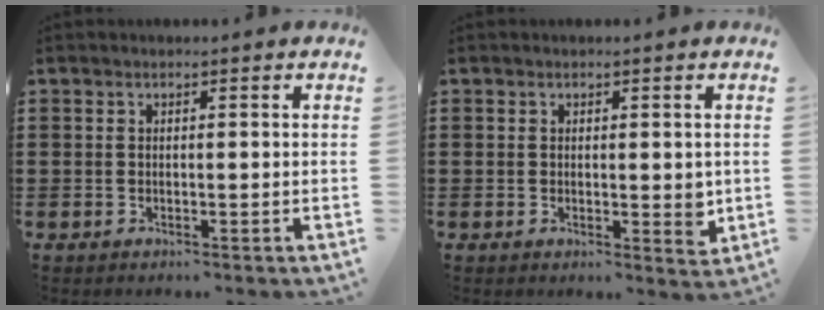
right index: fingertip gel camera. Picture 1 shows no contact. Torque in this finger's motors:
{"motor_torque": [2.14, 0.00, 0.00, 0.01]}